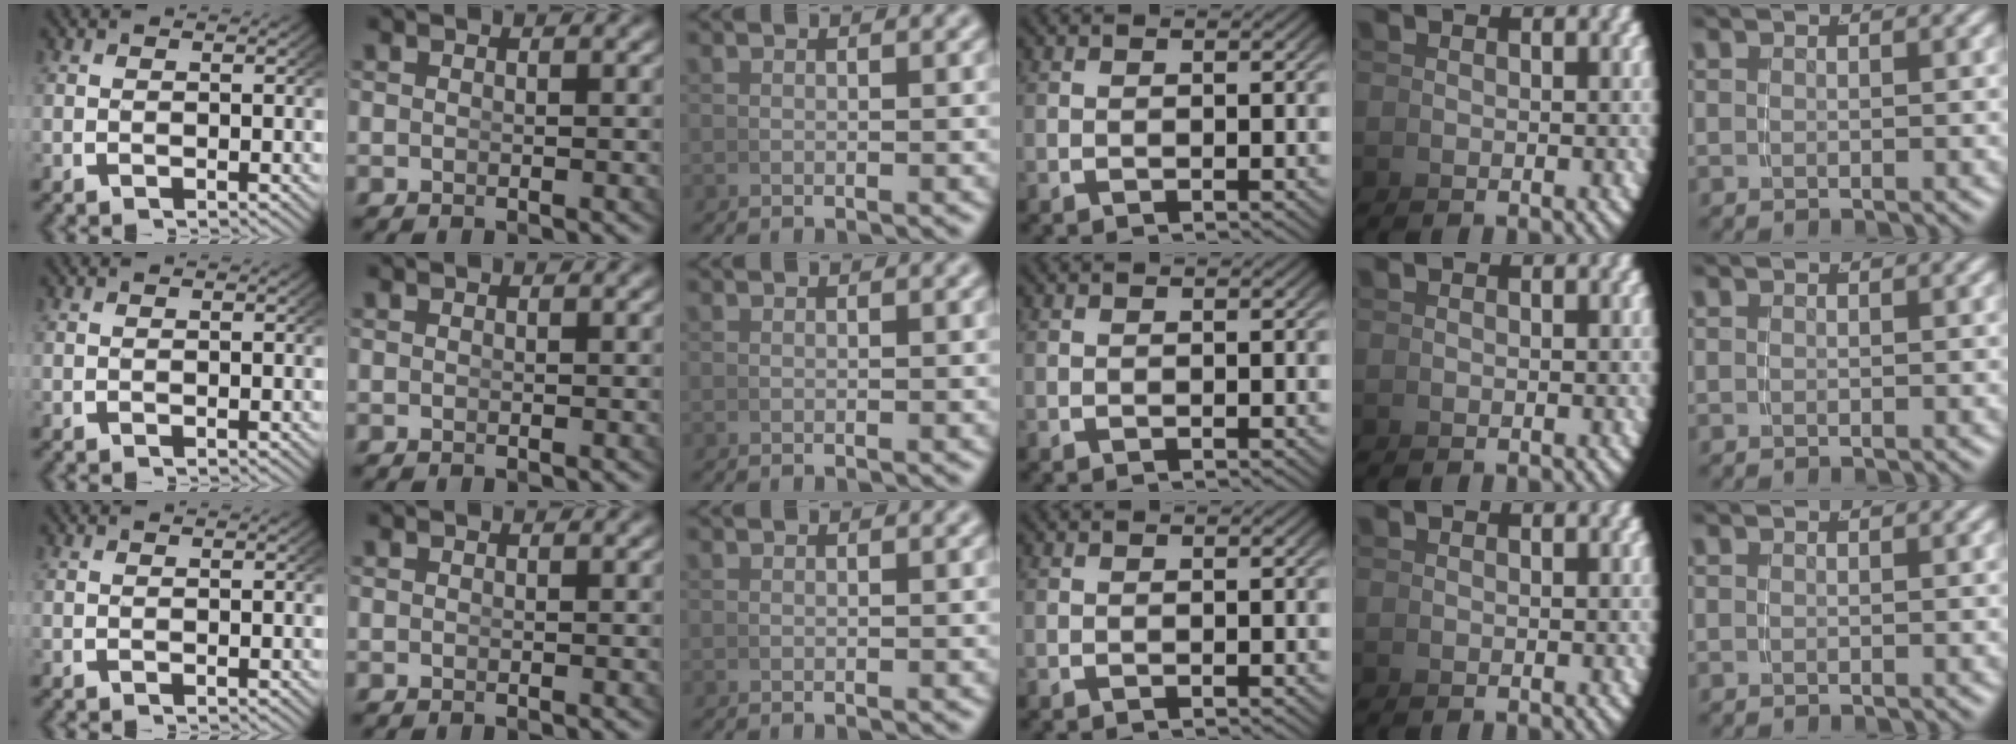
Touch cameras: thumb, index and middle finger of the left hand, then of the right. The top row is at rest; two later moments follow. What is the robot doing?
{"motion": "grasp_and_lifting", "object": "photo album"}